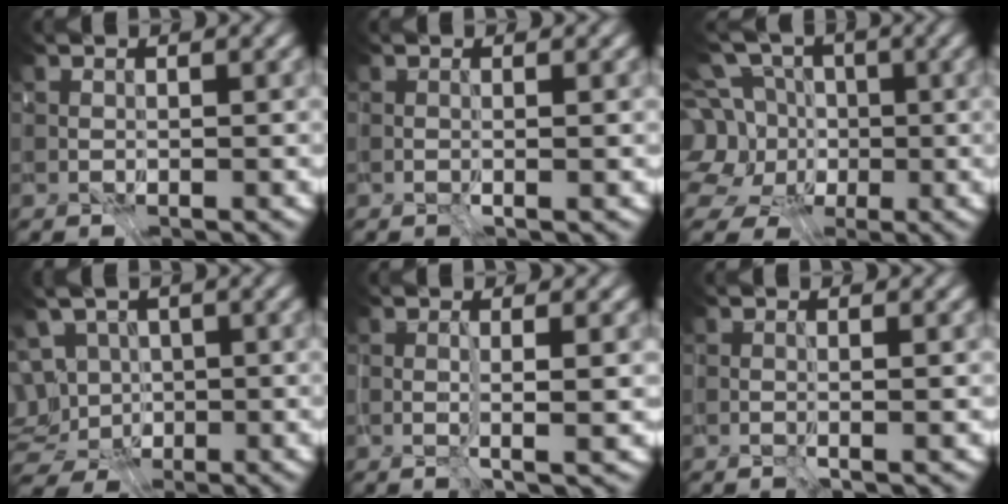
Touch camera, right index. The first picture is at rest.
{"total": 1.4, "force": [-0.4, -1.3, -0.5], "torque": [0.025, -0.014, -0.005]}
{"total": 11.1, "force": [0.4, 9.4, 5.8], "torque": [-0.148, 0.015, -0.015]}
{"total": 8.0, "force": [-2.0, 6.3, 4.6], "torque": [-0.080, -0.004, -0.048]}
{"total": 2.1, "force": [-0.6, -1.8, 0.9], "torque": [-0.001, -0.018, -0.001]}
{"total": 1.3, "force": [-0.4, -1.2, -0.2], "torque": [0.022, -0.014, -0.006]}